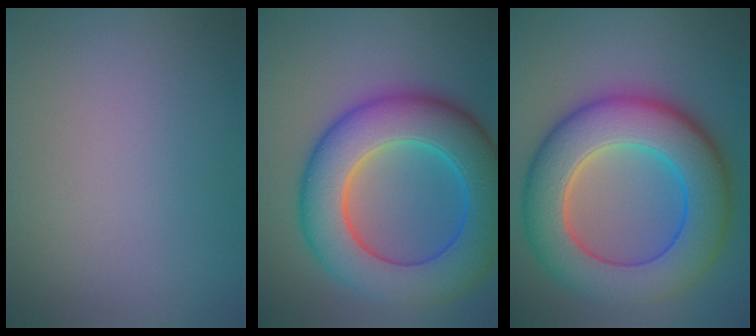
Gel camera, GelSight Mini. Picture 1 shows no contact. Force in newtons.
{"total": 11.1, "press": 11.1, "slide": 0.3}
{"total": 11.0, "press": 11.0, "slide": 0.4}